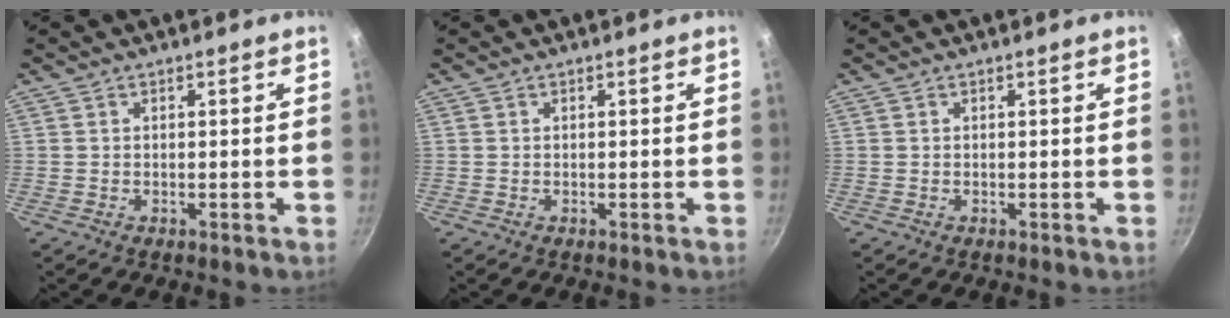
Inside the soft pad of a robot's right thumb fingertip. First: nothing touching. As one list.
[{"total": 0.0}, {"total": 0.0}]